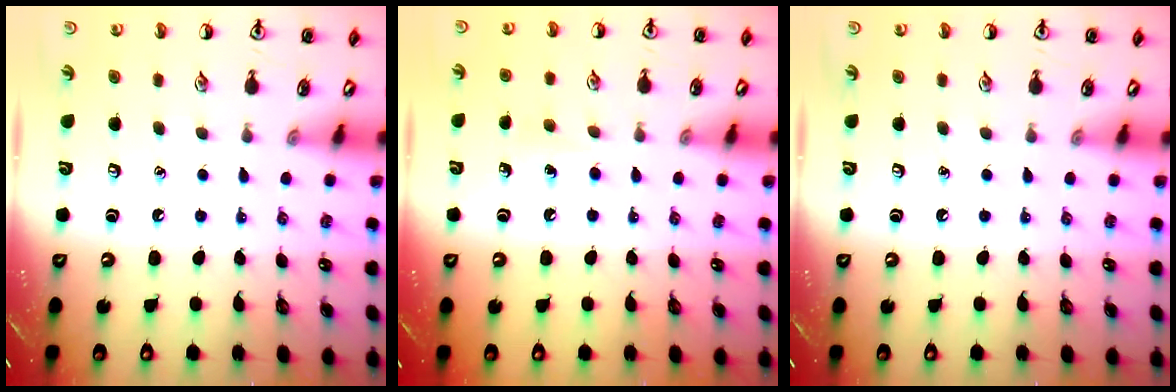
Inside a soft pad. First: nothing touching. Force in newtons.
{"total": 4.9, "press": 4.6, "slide": 1.6}
{"total": 0.0}